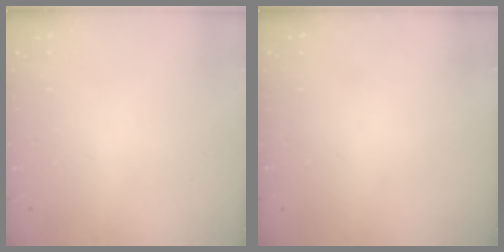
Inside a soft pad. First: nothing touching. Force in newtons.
{"total": 0.0}